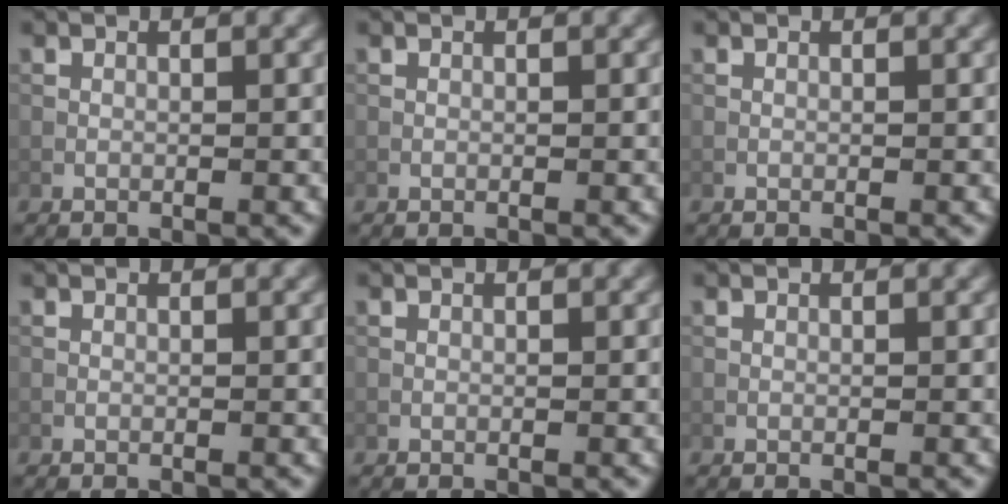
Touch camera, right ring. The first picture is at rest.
{"total": 0.0}
{"total": 0.0}
{"total": 0.0}
{"total": 0.0}
{"total": 0.0}